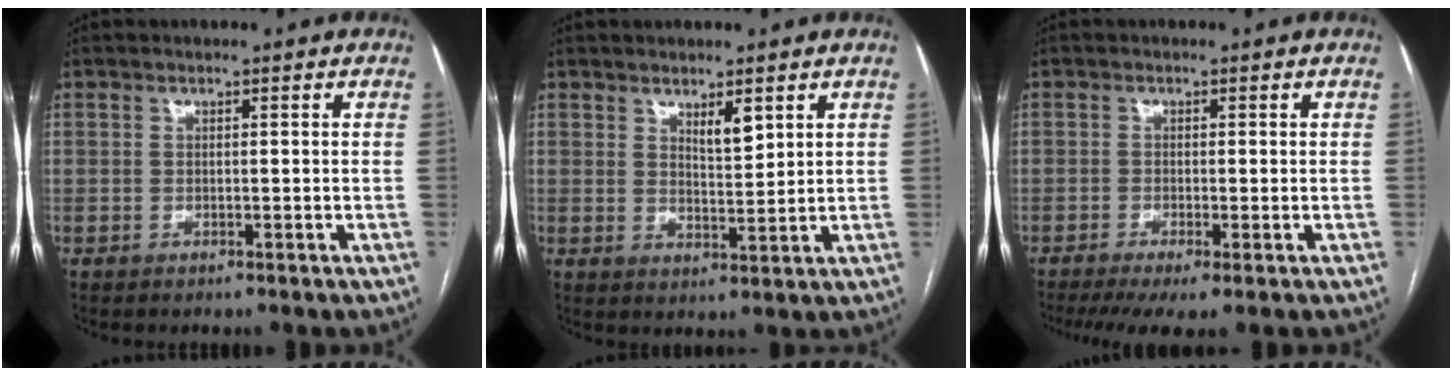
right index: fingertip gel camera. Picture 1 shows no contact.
{"total": 3.4, "force": [2.1, 0.8, 2.6], "torque": [-0.046, -0.006, 0.040]}
{"total": 5.4, "force": [-3.3, 0.8, 4.2], "torque": [-0.066, -0.013, -0.057]}